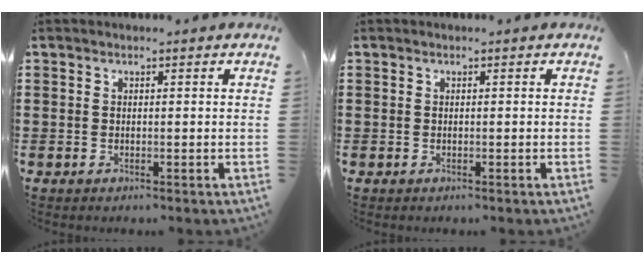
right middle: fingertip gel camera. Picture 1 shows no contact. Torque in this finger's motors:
{"motor_torque": [0.00, -0.07, -0.01, -0.01]}